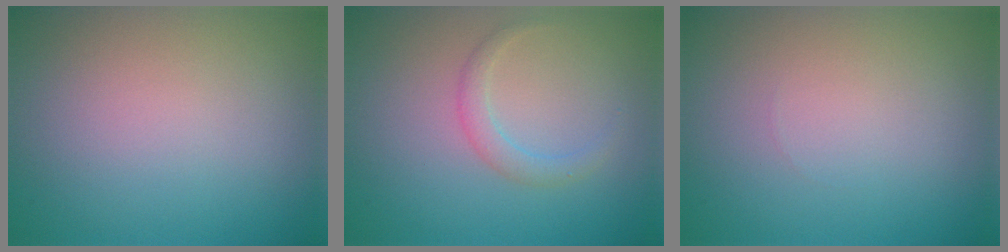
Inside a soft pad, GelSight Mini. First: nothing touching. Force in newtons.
{"total": 1.5, "press": 1.5, "slide": 0.1}
{"total": 0.0}